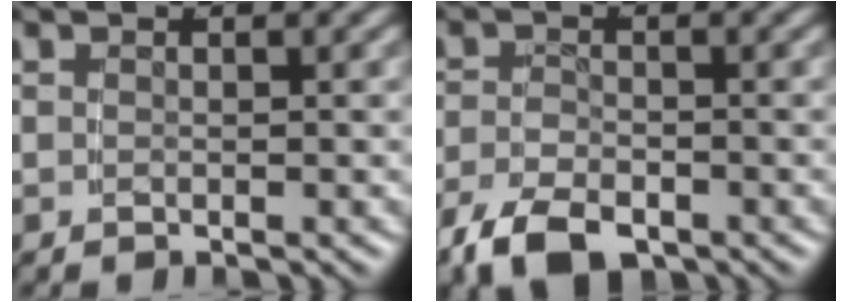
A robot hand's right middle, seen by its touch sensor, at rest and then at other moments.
{"total": 4.8, "force": [-3.3, 2.3, 2.7], "torque": [-0.047, -0.018, -0.048]}